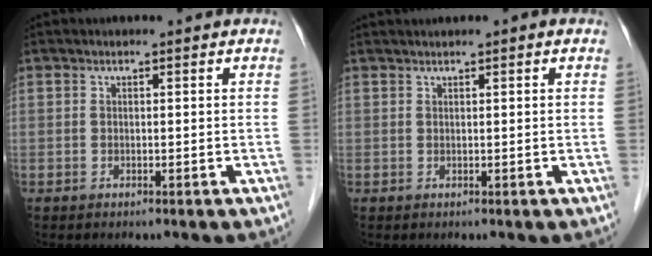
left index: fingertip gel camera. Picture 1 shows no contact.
{"total": 1.5, "force": [1.1, -0.2, 1.0], "torque": [-0.020, 0.014, 0.024]}